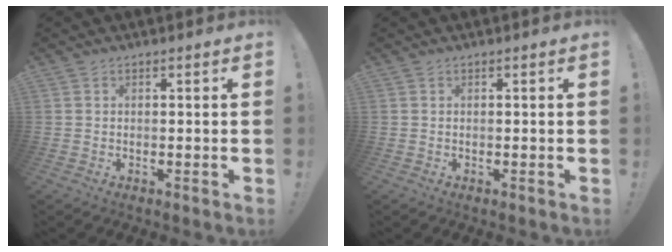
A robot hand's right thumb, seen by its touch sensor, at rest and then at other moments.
{"total": 0.0}